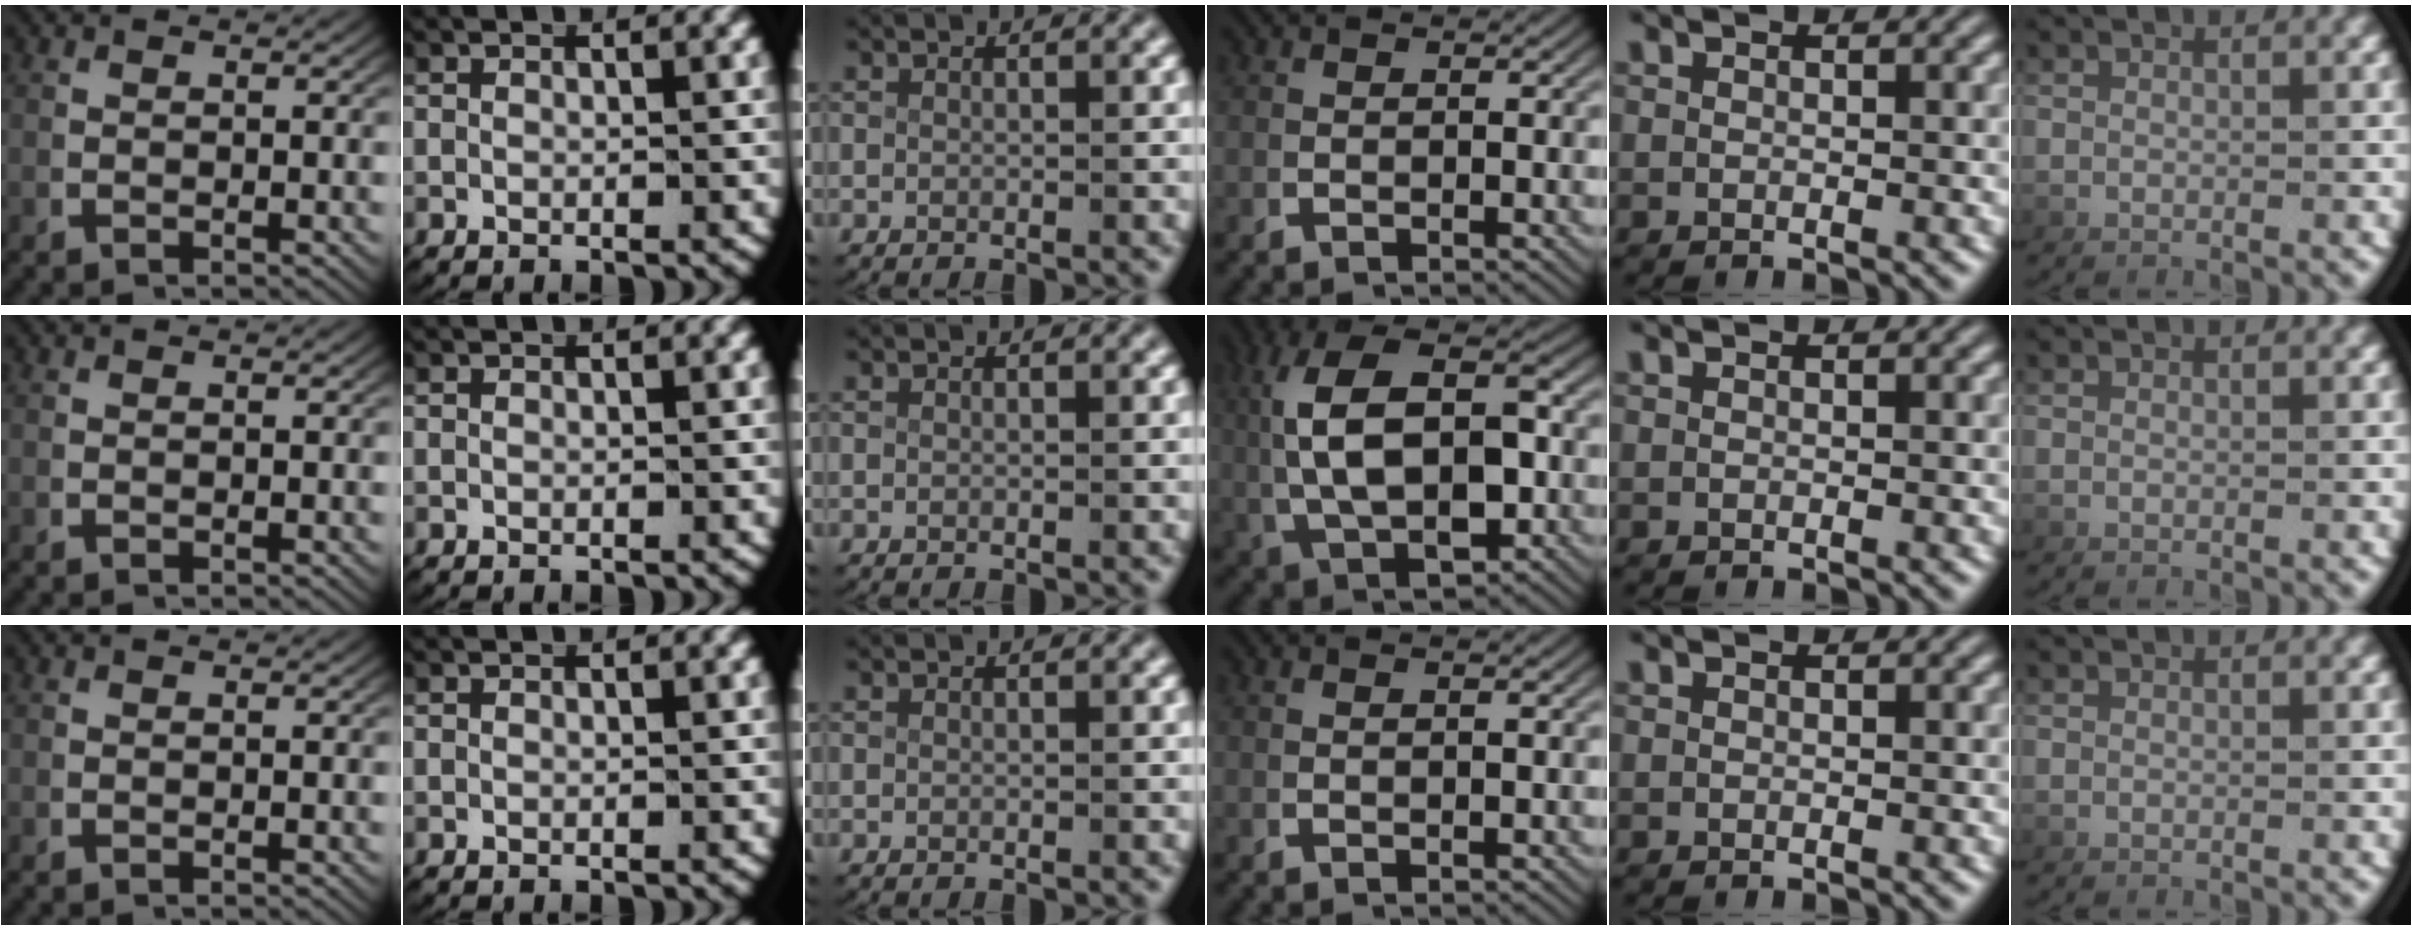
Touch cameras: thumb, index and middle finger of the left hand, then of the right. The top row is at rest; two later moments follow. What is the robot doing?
{"motion": "lift_and_place", "object": "coat"}